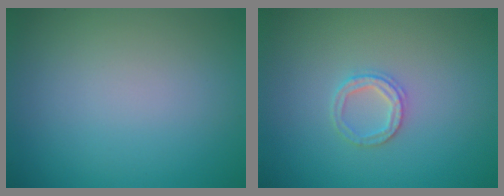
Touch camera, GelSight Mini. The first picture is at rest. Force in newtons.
{"total": 1.9, "press": 1.8, "slide": 0.4}